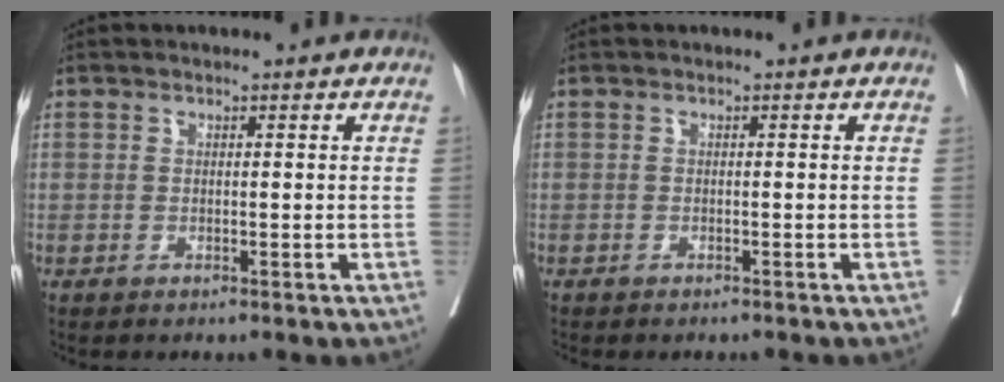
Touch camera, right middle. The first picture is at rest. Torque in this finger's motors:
{"motor_torque": [0.97, -1.17, 0.16, 0.03]}